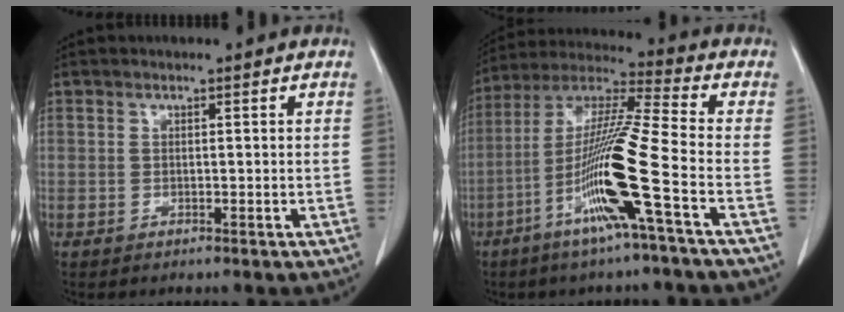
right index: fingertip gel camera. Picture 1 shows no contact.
{"total": 15.1, "force": [-5.6, -1.5, 13.9], "torque": [-0.277, -0.011, -0.114]}